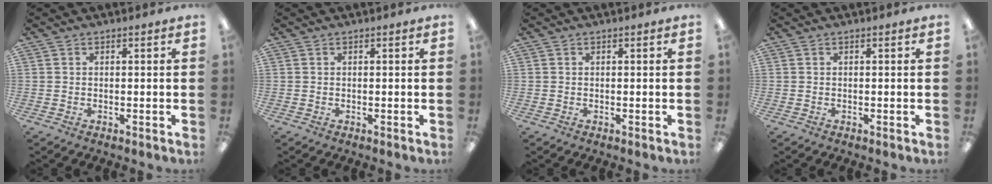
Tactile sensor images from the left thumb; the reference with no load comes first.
{"total": 0.0}
{"total": 0.0}
{"total": 0.0}